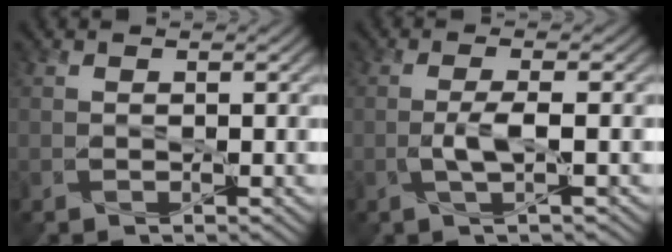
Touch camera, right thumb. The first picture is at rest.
{"total": 2.8, "force": [-0.6, 0.4, 2.7], "torque": [-0.058, 0.005, -0.017]}